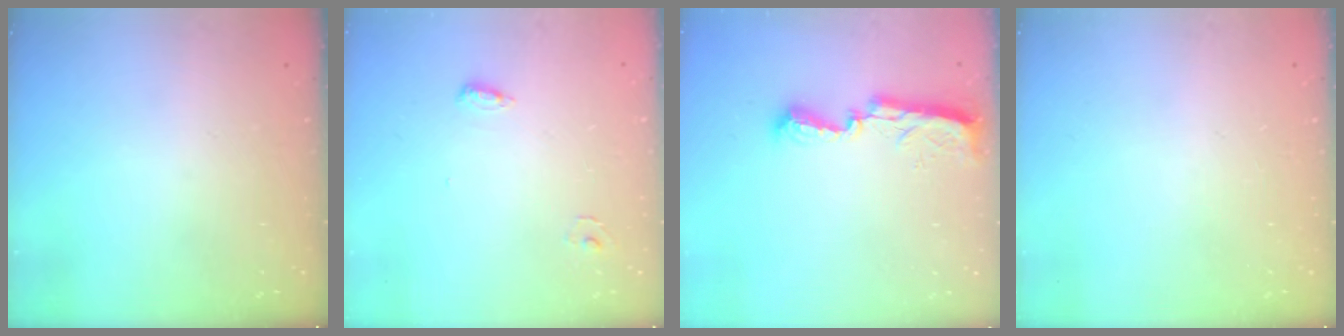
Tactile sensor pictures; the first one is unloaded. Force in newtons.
{"total": 5.3, "press": 5.2, "slide": 1.2}
{"total": 8.5, "press": 8.5, "slide": 0.4}
{"total": 0.0}